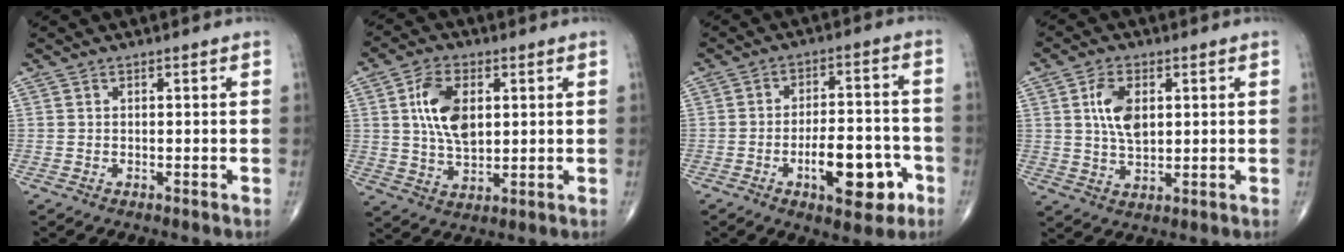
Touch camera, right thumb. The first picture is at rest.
{"total": 10.3, "force": [2.4, 5.9, 8.1], "torque": [-0.141, -0.006, 0.046]}
{"total": 12.6, "force": [-4.9, 5.5, 10.2], "torque": [-0.133, 0.032, -0.068]}
{"total": 7.5, "force": [1.8, 4.2, 5.9], "torque": [-0.105, -0.006, 0.036]}